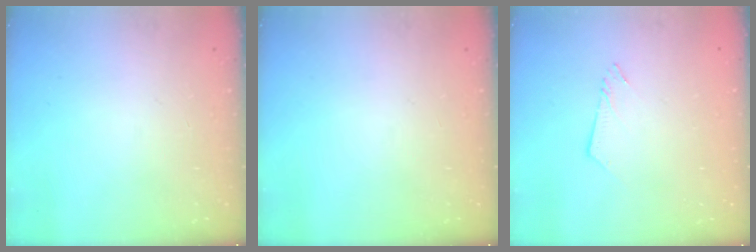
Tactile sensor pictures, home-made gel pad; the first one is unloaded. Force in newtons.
{"total": 0.0}
{"total": 2.9, "press": 2.9, "slide": 0.3}